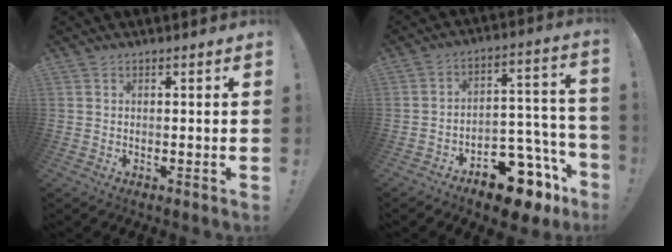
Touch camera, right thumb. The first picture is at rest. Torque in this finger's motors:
{"motor_torque": [2.41, 1.08, 1.11, -1.53, 0.29]}